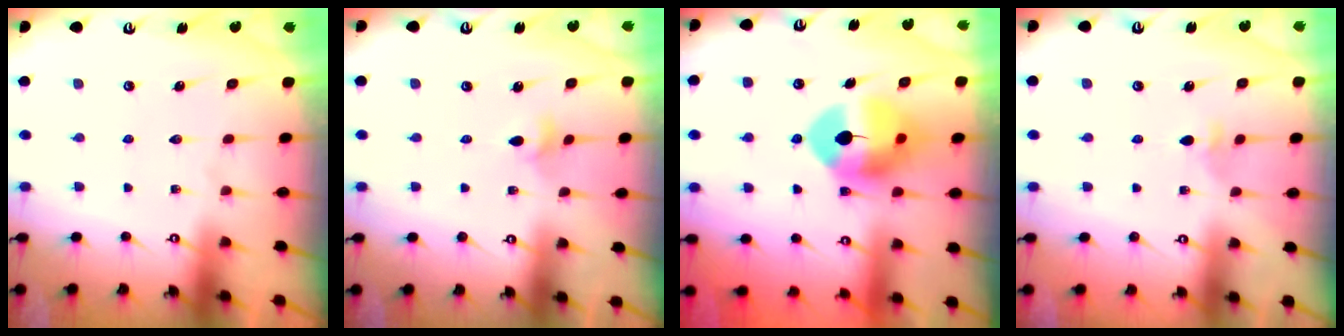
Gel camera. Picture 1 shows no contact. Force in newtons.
{"total": 2.8, "press": 2.7, "slide": 0.4}
{"total": 11.3, "press": 11.1, "slide": 2.0}
{"total": 2.9, "press": 2.8, "slide": 0.8}